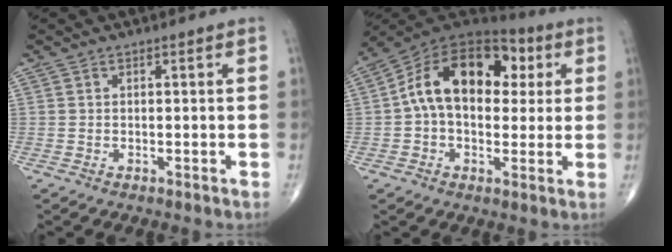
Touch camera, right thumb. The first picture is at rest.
{"total": 18.7, "force": [3.2, 12.2, 13.9], "torque": [-0.195, 0.033, 0.042]}